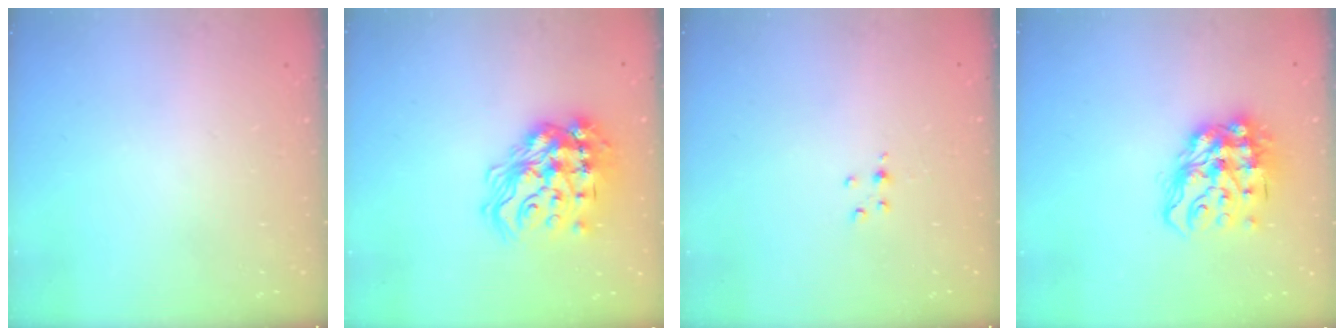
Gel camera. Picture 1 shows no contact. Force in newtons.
{"total": 21.5, "press": 21.4, "slide": 1.7}
{"total": 2.6, "press": 2.6, "slide": 0.3}
{"total": 14.9, "press": 14.8, "slide": 1.5}